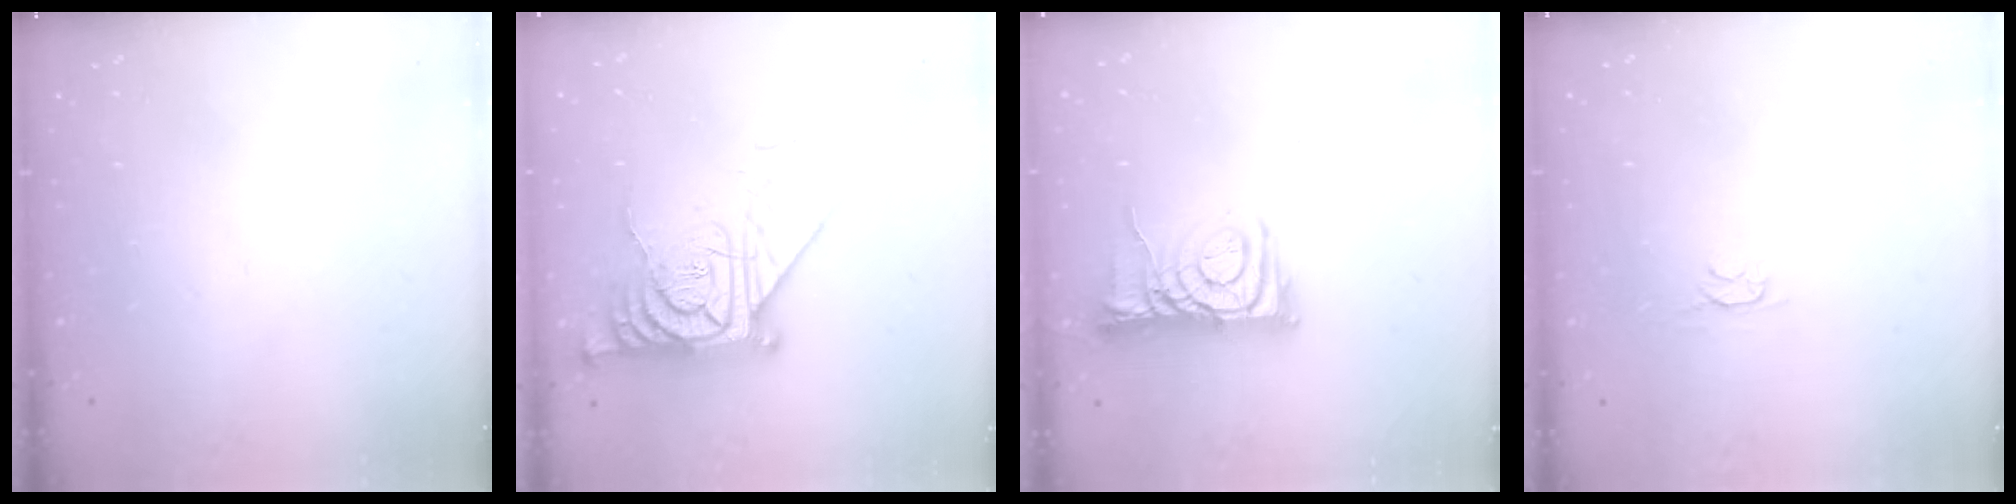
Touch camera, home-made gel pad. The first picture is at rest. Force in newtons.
{"total": 14.0, "press": 13.9, "slide": 1.4}
{"total": 7.9, "press": 7.9, "slide": 1.0}
{"total": 2.4, "press": 2.3, "slide": 0.5}